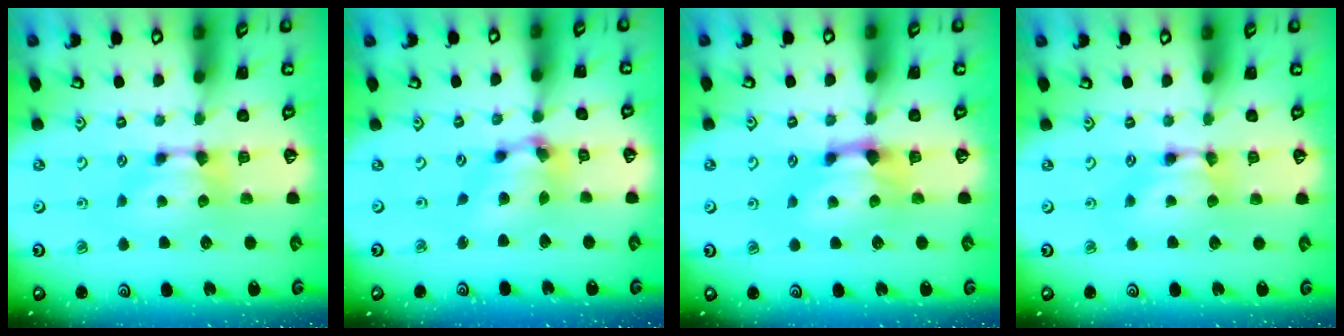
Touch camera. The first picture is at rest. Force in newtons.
{"total": 6.5, "press": 6.2, "slide": 2.2}
{"total": 1.7, "press": 1.1, "slide": 1.3}
{"total": 1.6, "press": 1.6, "slide": 0.1}